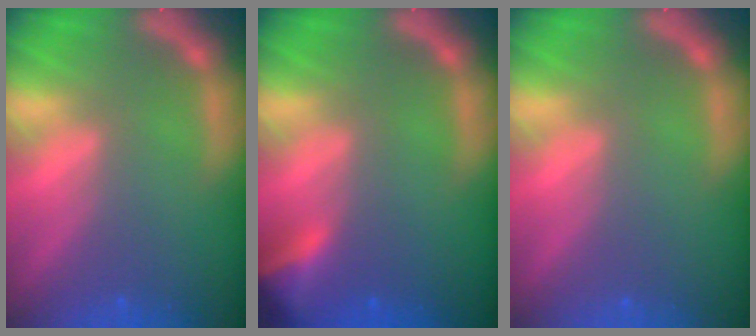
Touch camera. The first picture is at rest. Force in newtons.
{"total": 3.9}
{"total": 0.0}